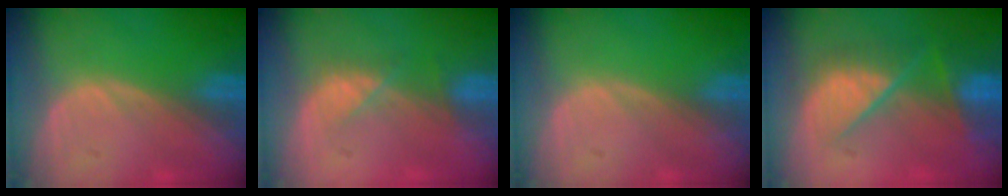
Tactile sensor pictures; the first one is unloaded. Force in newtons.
{"total": 2.9, "press": 2.9, "slide": 0.7}
{"total": 0.0}
{"total": 9.6, "press": 8.2, "slide": 5.1}